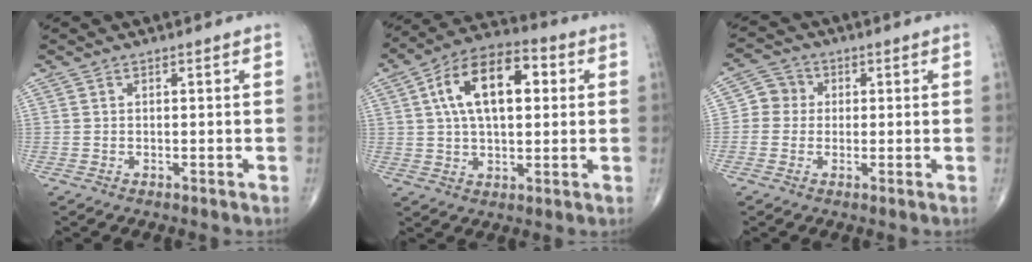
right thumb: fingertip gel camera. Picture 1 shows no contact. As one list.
[{"total": 16.0, "force": [3.7, 8.5, 13.1], "torque": [-0.209, 0.020, 0.056]}, {"total": 4.6, "force": [0.3, 4.5, 1.1], "torque": [0.007, 0.012, -0.007]}]